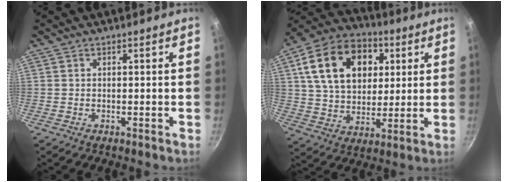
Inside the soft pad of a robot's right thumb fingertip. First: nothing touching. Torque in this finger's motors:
{"motor_torque": [0.84, 3.65, 1.26, 0.03, 0.33]}